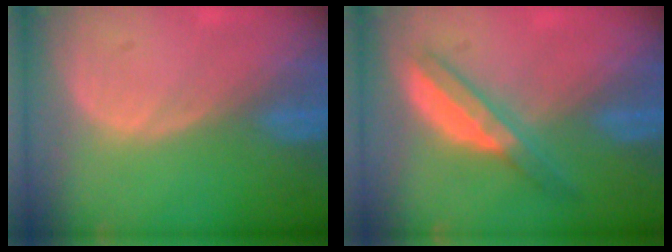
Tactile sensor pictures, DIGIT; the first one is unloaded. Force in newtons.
{"total": 4.8, "press": 4.8, "slide": 0.8}